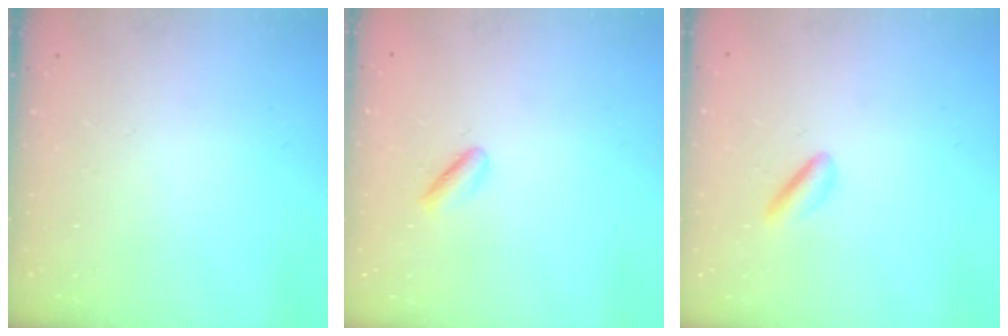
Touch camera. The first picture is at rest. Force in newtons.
{"total": 1.5, "press": 1.3, "slide": 0.6}
{"total": 2.5, "press": 2.3, "slide": 1.0}